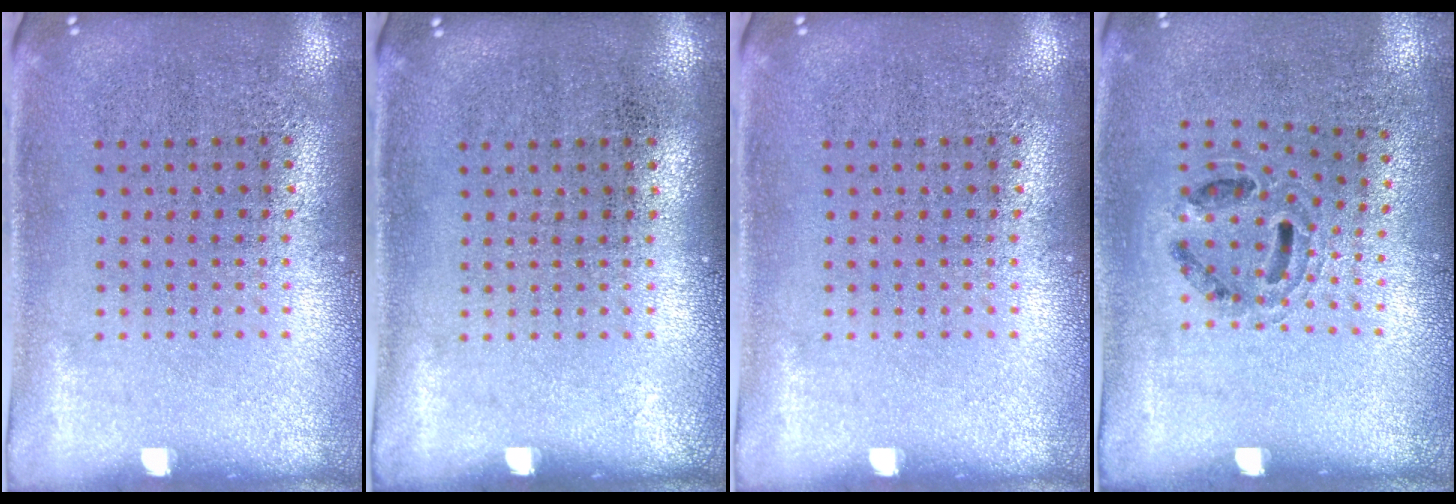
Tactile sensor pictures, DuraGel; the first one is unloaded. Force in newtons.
{"total": 0.0}
{"total": 0.0}
{"total": 0.9, "press": 0.8, "slide": 0.4}